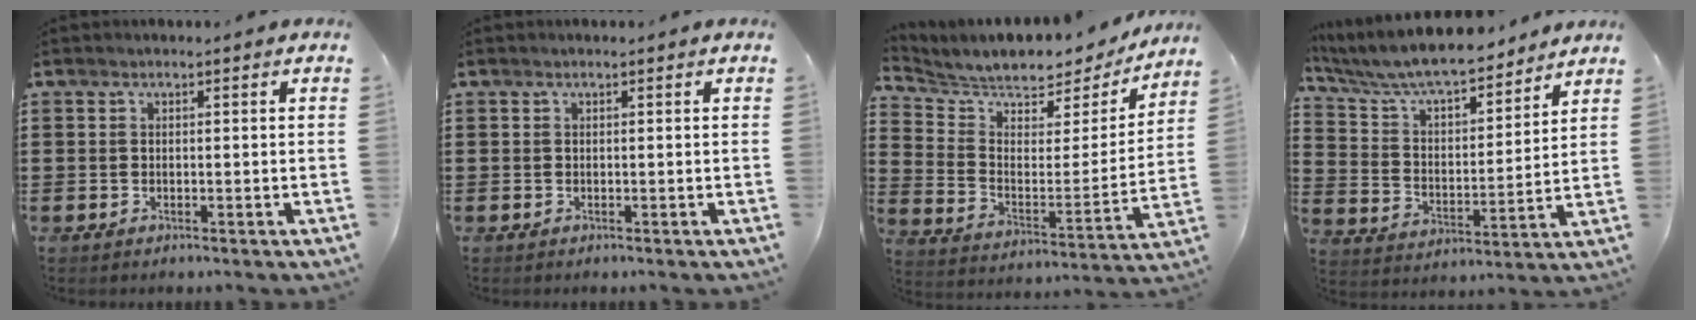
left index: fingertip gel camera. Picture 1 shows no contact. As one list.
[{"total": 0.0}, {"total": 5.9, "force": [5.6, 1.4, 1.0], "torque": [-0.057, -0.047, 0.094]}, {"total": 8.1, "force": [7.4, 1.2, 3.1], "torque": [-0.092, -0.044, 0.127]}]